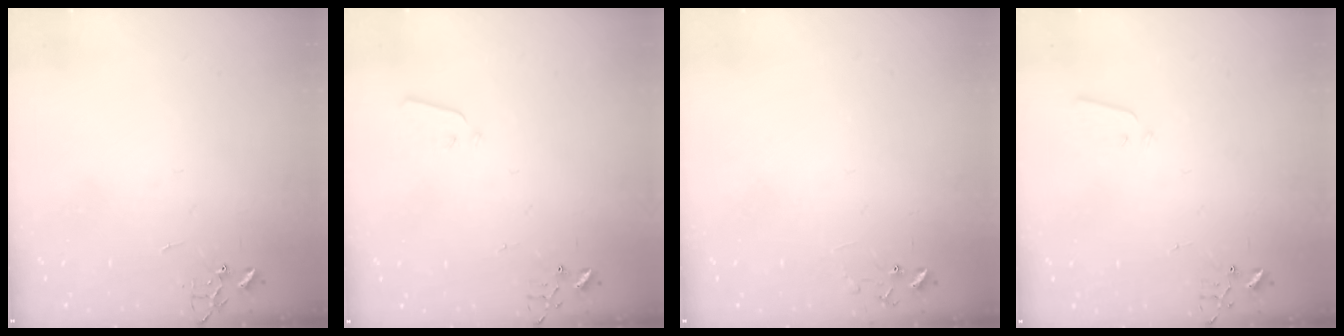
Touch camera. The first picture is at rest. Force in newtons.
{"total": 2.9, "press": 2.9, "slide": 0.4}
{"total": 6.4, "press": 6.4, "slide": 0.4}
{"total": 2.1, "press": 2.0, "slide": 0.4}